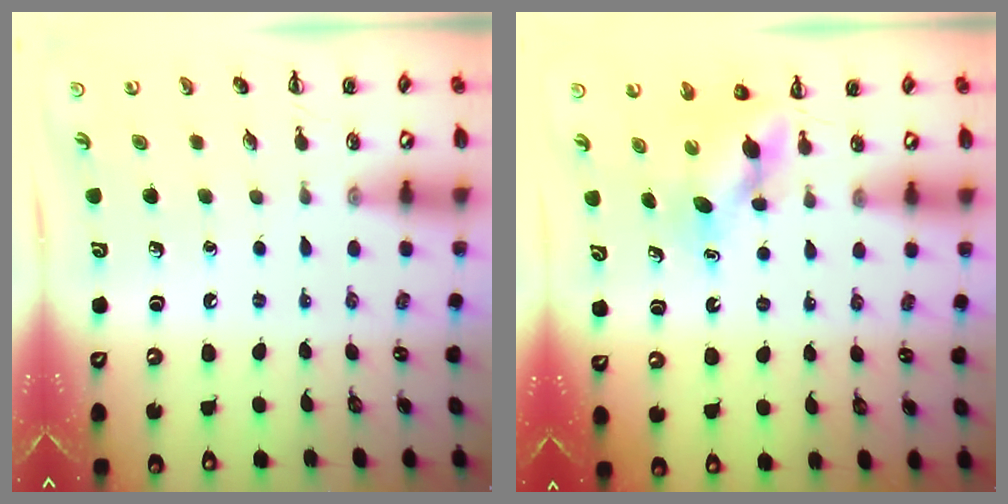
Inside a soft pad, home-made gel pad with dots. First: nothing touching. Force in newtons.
{"total": 5.0, "press": 5.0, "slide": 0.3}